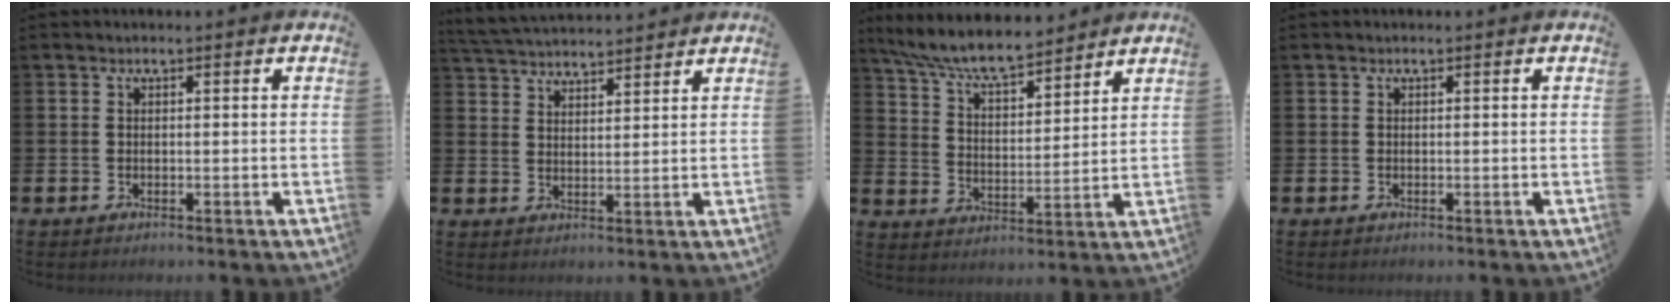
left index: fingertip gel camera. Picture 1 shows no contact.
{"total": 4.5, "force": [4.4, 0.6, 0.0], "torque": [-0.020, -0.021, 0.082]}
{"total": 8.0, "force": [7.4, 1.1, 2.9], "torque": [-0.086, -0.040, 0.132]}
{"total": 0.0}